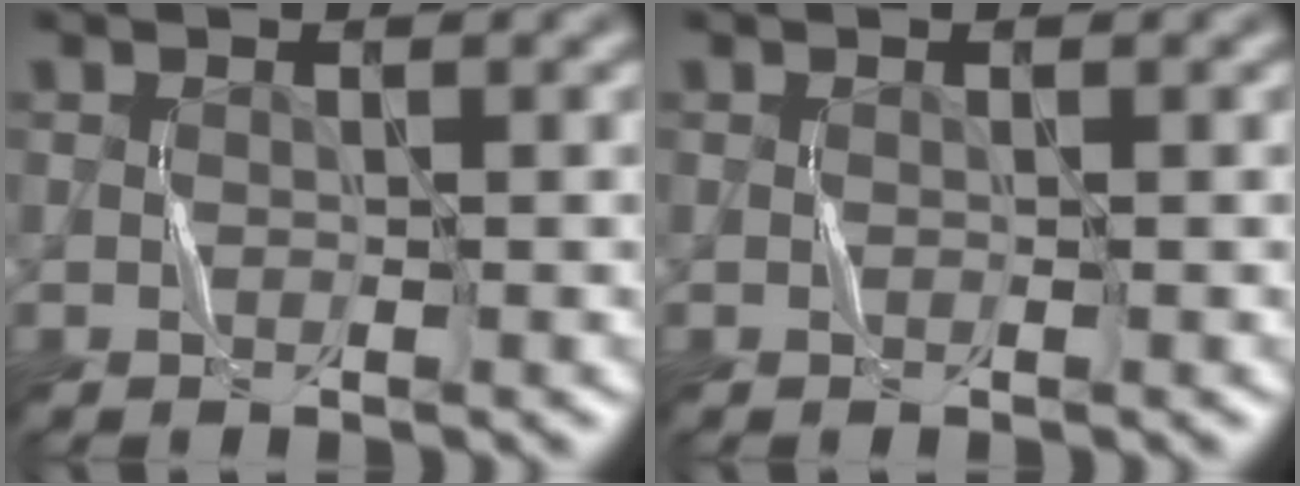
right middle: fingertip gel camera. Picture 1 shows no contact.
{"total": 0.0}